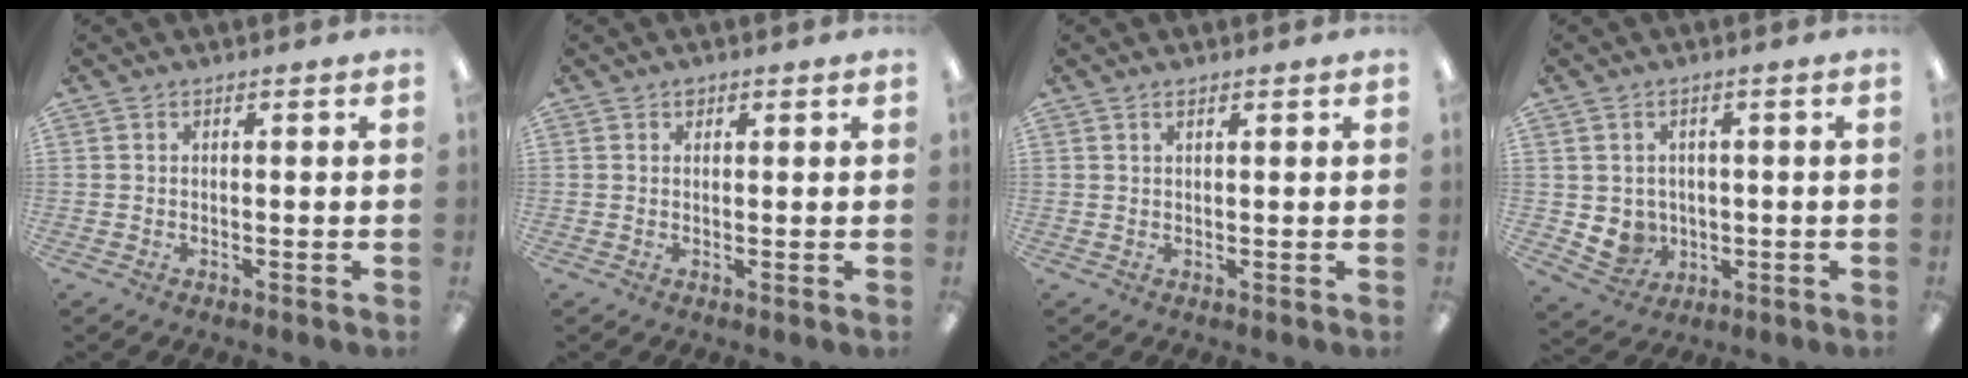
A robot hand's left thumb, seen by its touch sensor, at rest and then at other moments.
{"total": 1.1, "force": [0.7, 0.7, 0.4], "torque": [-0.001, -0.002, 0.012]}
{"total": 1.1, "force": [0.8, 0.3, 0.7], "torque": [-0.016, 0.001, 0.014]}
{"total": 4.9, "force": [0.9, 4.7, 0.9], "torque": [-0.029, -0.005, 0.023]}